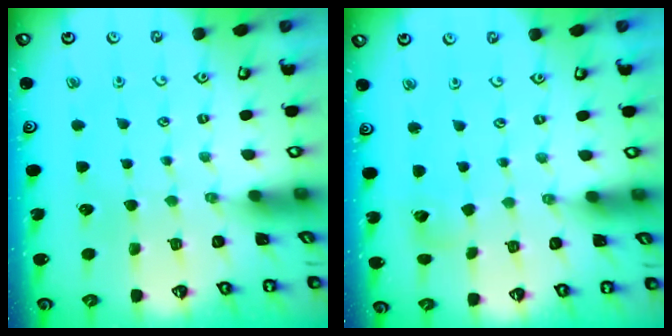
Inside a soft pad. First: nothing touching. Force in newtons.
{"total": 3.0, "press": 3.0, "slide": 0.4}